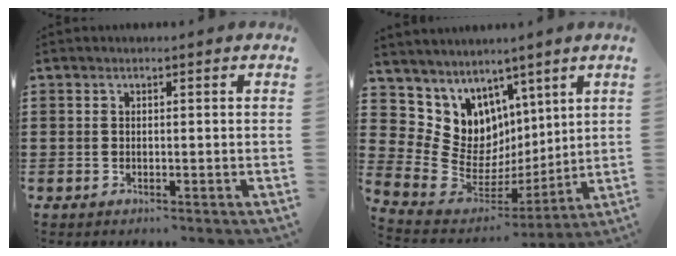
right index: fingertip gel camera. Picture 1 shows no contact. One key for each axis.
{"total": 8.5, "fx": 4.5, "fy": 7.2, "fz": 0.7, "tx": -0.067, "ty": -0.057, "tz": 0.094}